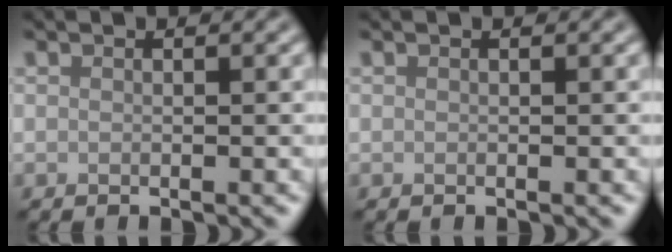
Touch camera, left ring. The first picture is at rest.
{"total": 0.0}